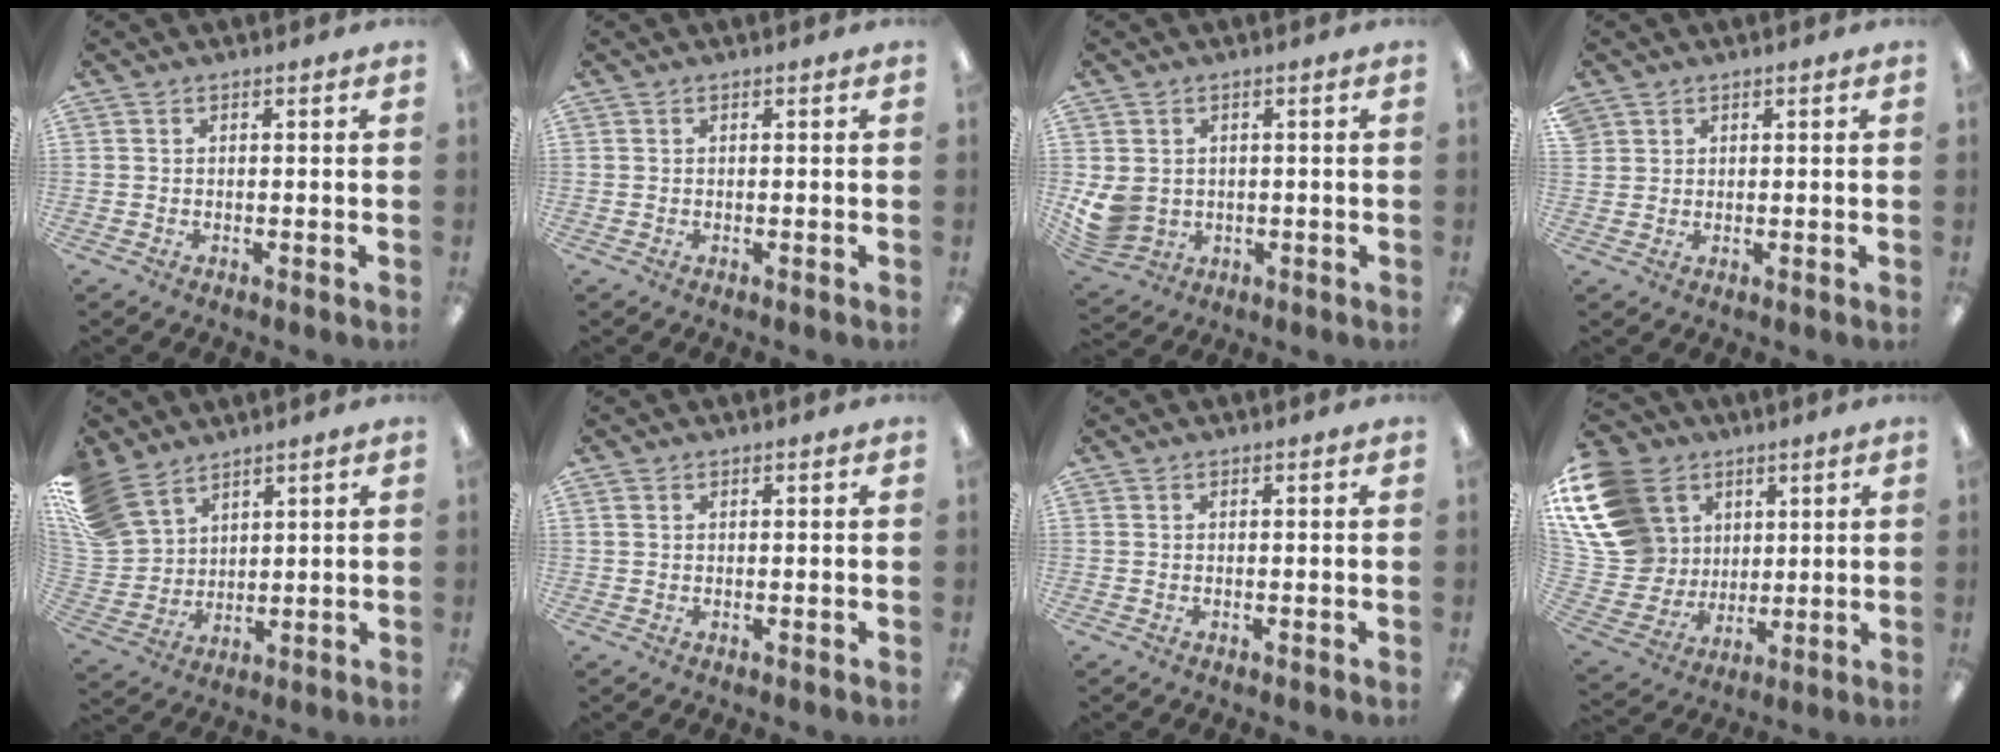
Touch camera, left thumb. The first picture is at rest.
{"total": 0.0}
{"total": 6.6, "force": [0.1, 5.9, 3.0], "torque": [-0.078, 0.002, 0.005]}
{"total": 1.7, "force": [1.2, 1.2, 0.1], "torque": [-0.005, 0.001, 0.023]}
{"total": 12.8, "force": [8.8, 8.1, 4.6], "torque": [-0.123, -0.030, 0.178]}
{"total": 1.0, "force": [0.4, 0.8, 0.4], "torque": [-0.010, 0.004, 0.007]}
{"total": 0.0}
{"total": 19.4, "force": [7.5, 15.9, 8.3], "torque": [-0.193, -0.027, 0.161]}